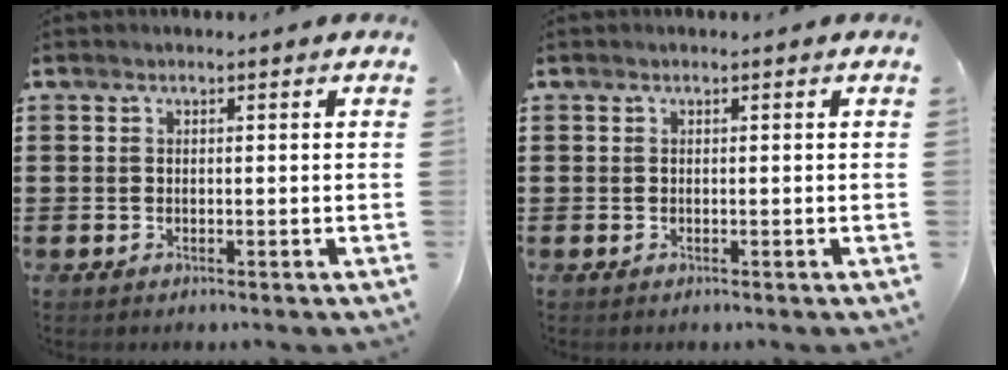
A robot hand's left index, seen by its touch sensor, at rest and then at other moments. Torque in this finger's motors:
{"motor_torque": [0.01, -0.01, -0.01, -0.01]}